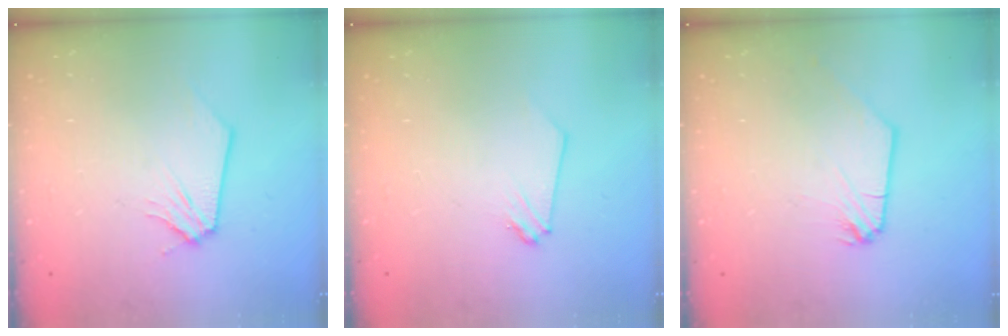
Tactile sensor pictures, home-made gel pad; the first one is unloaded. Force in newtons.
{"total": 0.0}
{"total": 0.0}